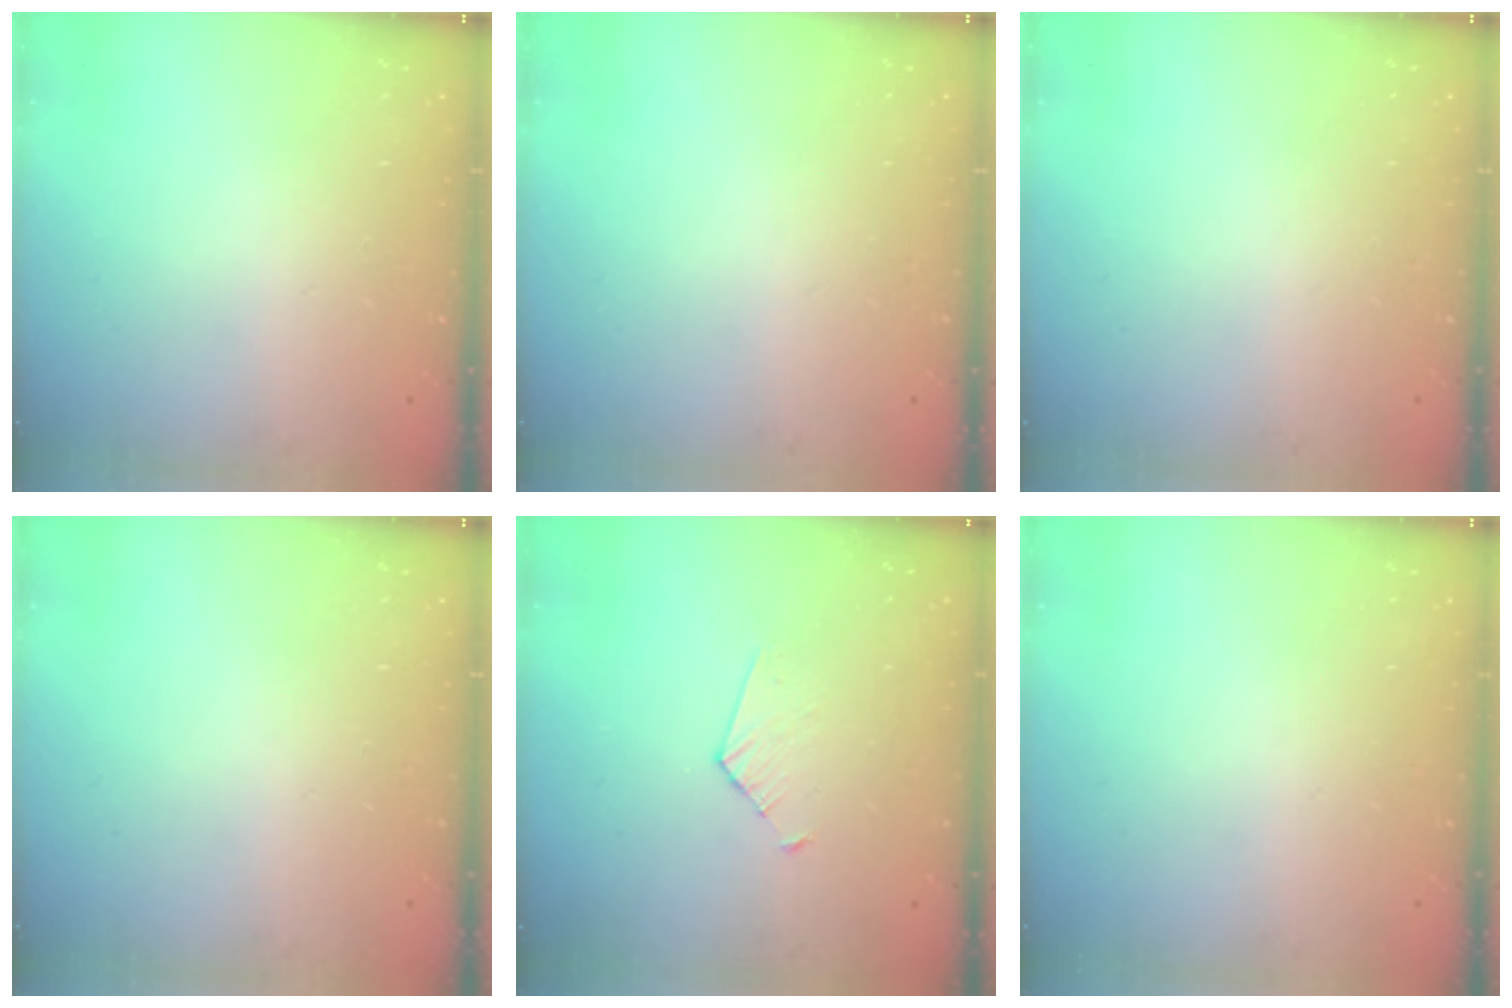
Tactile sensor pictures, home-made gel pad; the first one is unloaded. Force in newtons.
{"total": 0.0}
{"total": 0.0}
{"total": 0.0}
{"total": 3.8, "press": 3.8, "slide": 0.3}
{"total": 0.0}